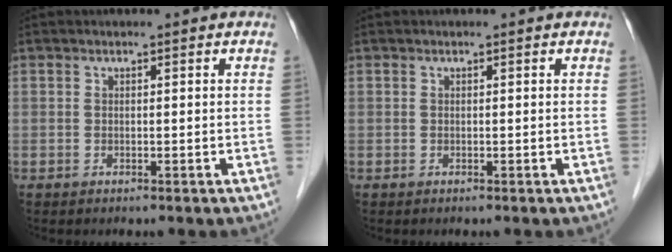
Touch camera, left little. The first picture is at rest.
{"total": 0.0}